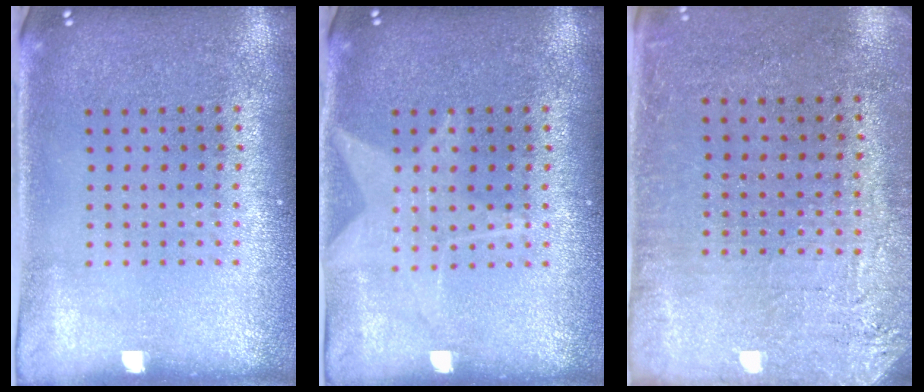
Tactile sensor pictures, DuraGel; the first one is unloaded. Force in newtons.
{"total": 1.8, "press": 1.8, "slide": 0.3}
{"total": 2.8, "press": 2.6, "slide": 1.1}